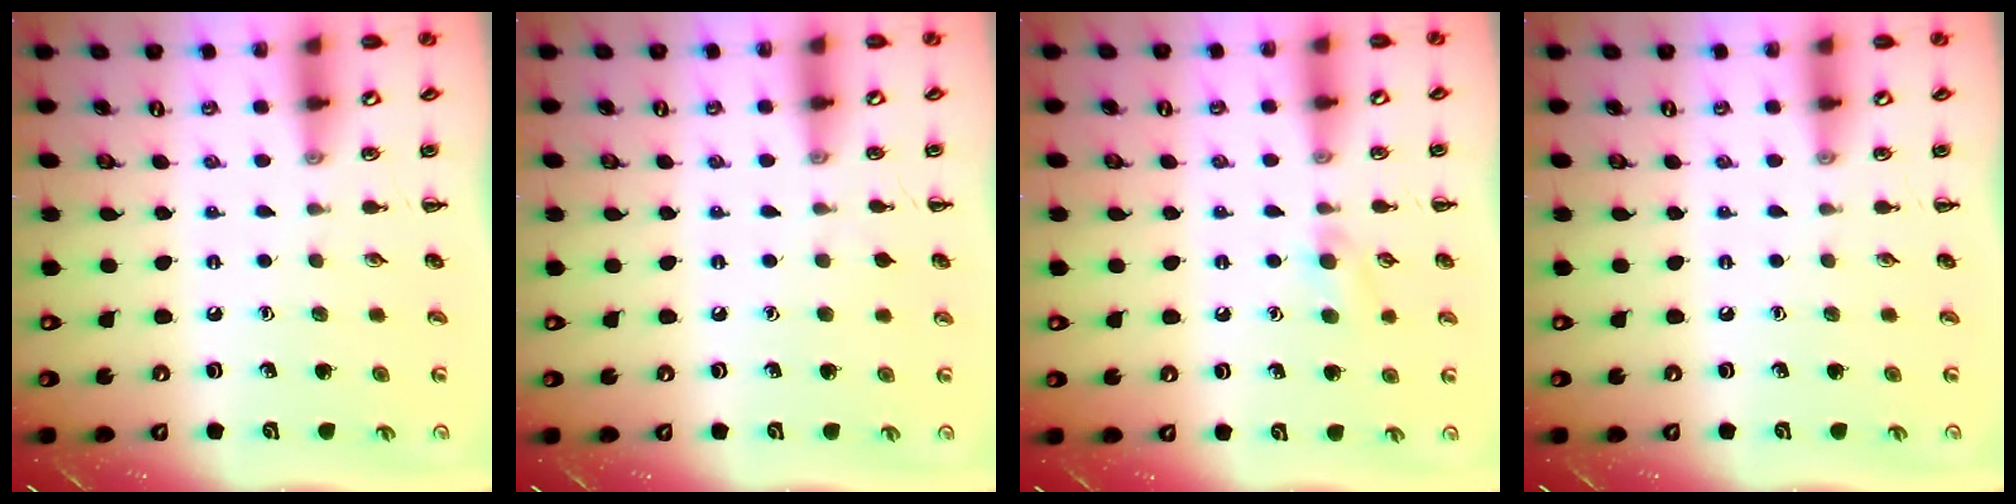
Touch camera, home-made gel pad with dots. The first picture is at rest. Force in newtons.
{"total": 3.4, "press": 3.2, "slide": 1.1}
{"total": 6.1, "press": 5.7, "slide": 2.0}
{"total": 0.0}